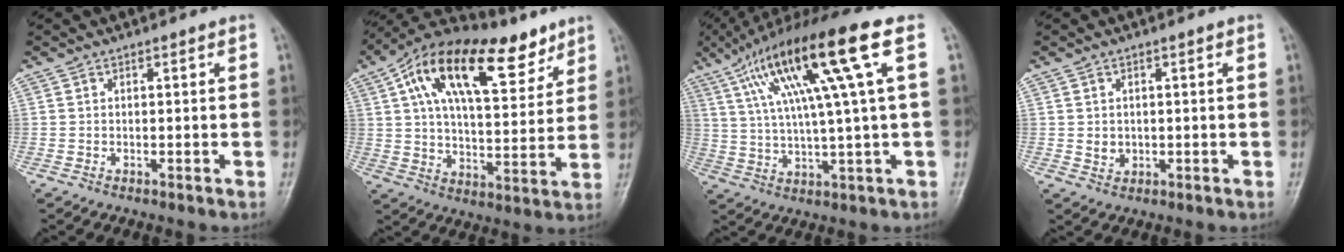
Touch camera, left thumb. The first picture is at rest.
{"total": 22.4, "force": [11.9, 10.4, 15.9], "torque": [-0.228, -0.011, 0.203]}
{"total": 19.4, "force": [7.0, 1.8, 18.0], "torque": [-0.324, 0.017, 0.118]}
{"total": 2.3, "force": [0.1, 2.0, 1.1], "torque": [-0.010, -0.001, 0.008]}